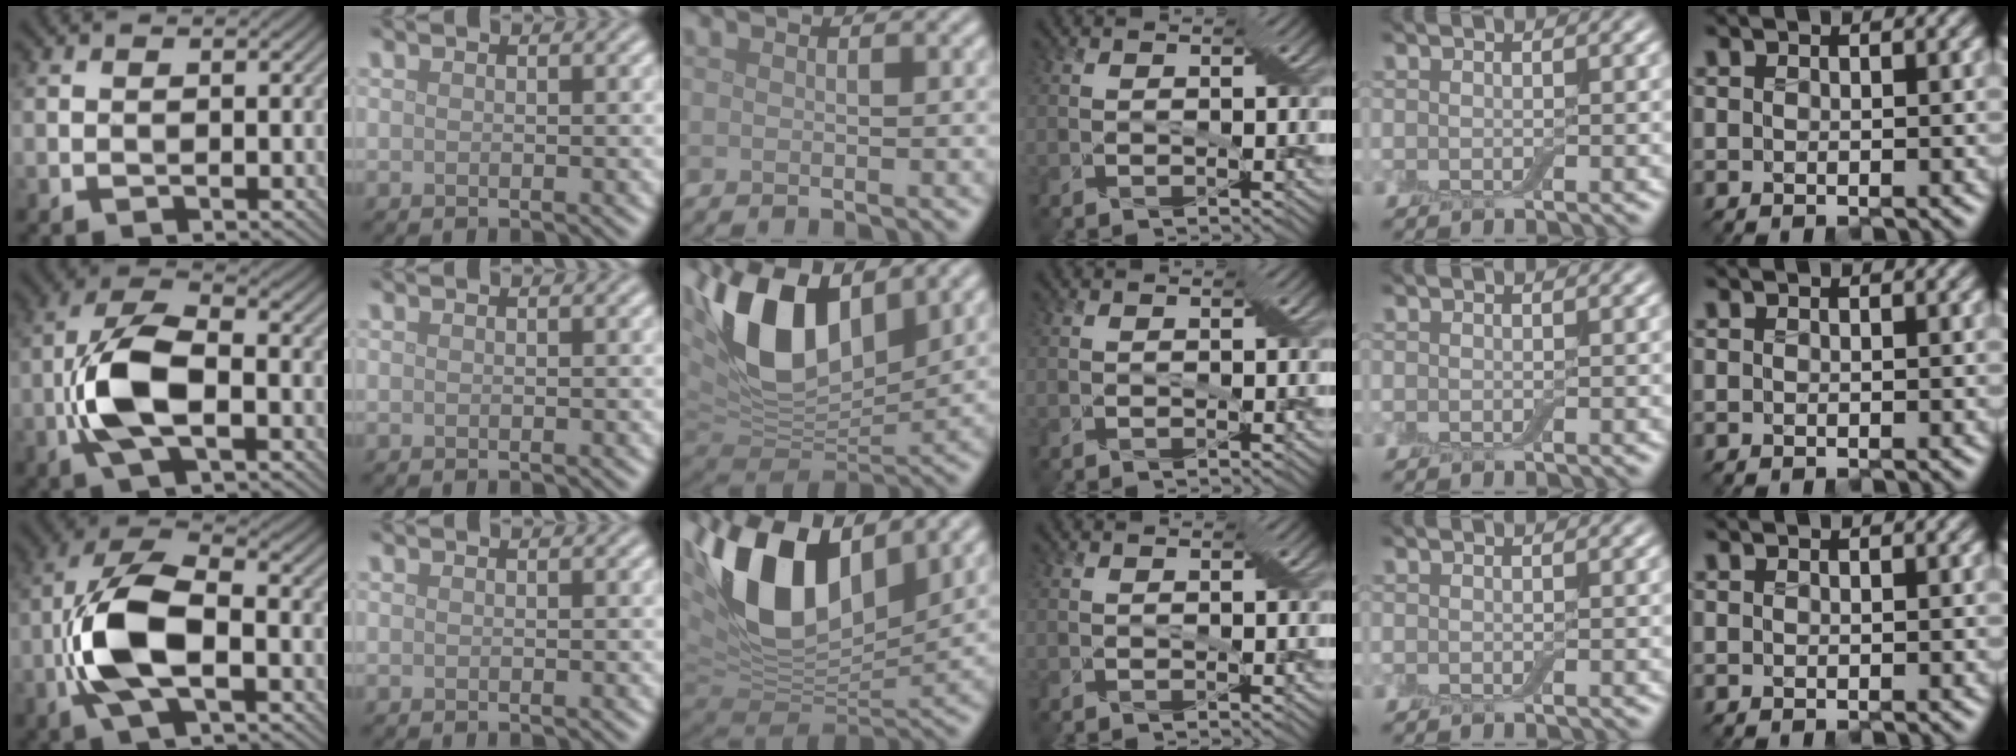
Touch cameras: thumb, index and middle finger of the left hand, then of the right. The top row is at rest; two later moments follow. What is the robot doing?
{"motion": "cut", "object": "cling film"}